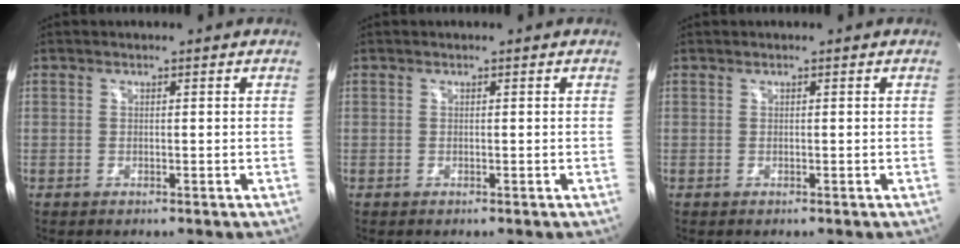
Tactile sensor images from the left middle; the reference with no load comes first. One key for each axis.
{"total": 0.0}
{"total": 0.0}